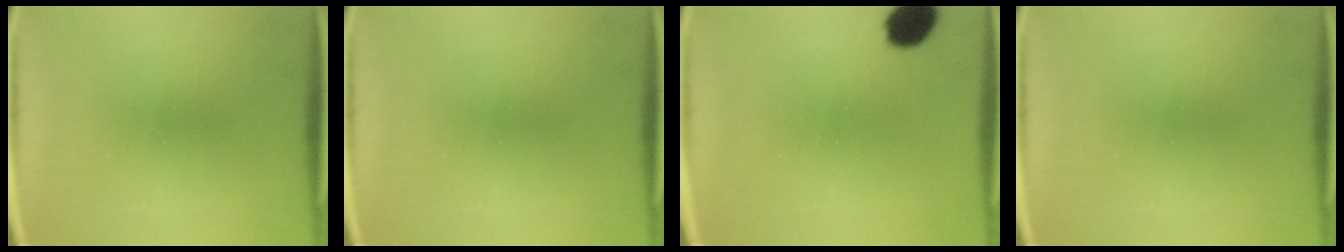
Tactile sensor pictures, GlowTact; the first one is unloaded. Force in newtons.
{"total": 0.0}
{"total": 7.5}
{"total": 0.0}